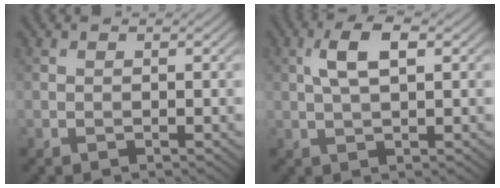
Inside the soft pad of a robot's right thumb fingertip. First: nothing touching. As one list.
[{"total": 4.7, "force": [1.3, 1.6, 4.2], "torque": [-0.092, 0.009, 0.023]}]